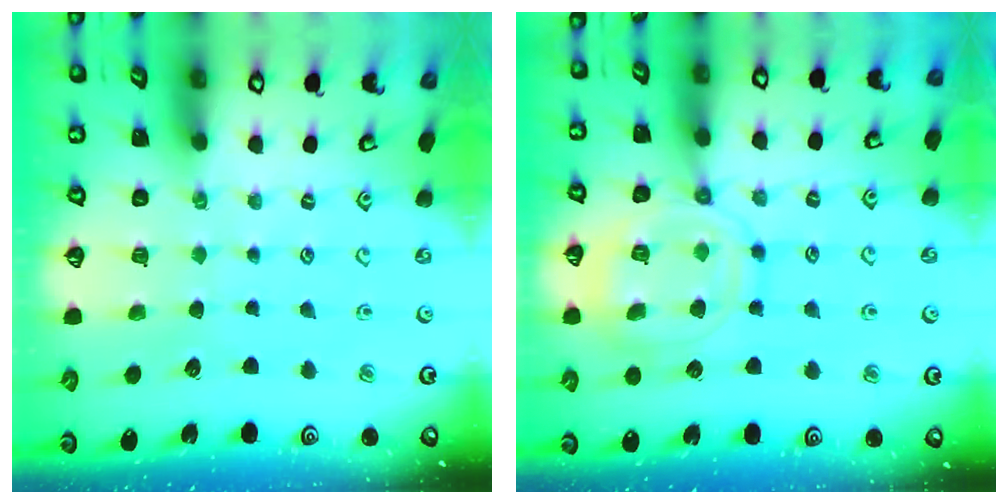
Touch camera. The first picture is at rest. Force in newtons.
{"total": 14.4, "press": 14.3, "slide": 1.2}